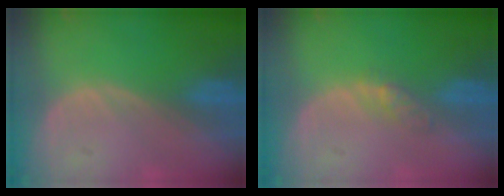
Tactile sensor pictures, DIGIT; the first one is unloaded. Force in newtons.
{"total": 2.6, "press": 2.3, "slide": 1.3}